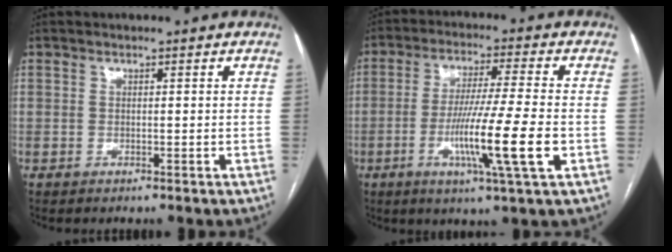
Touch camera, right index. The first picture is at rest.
{"total": 12.3, "force": [-3.5, -1.0, 11.8], "torque": [-0.218, -0.021, -0.066]}